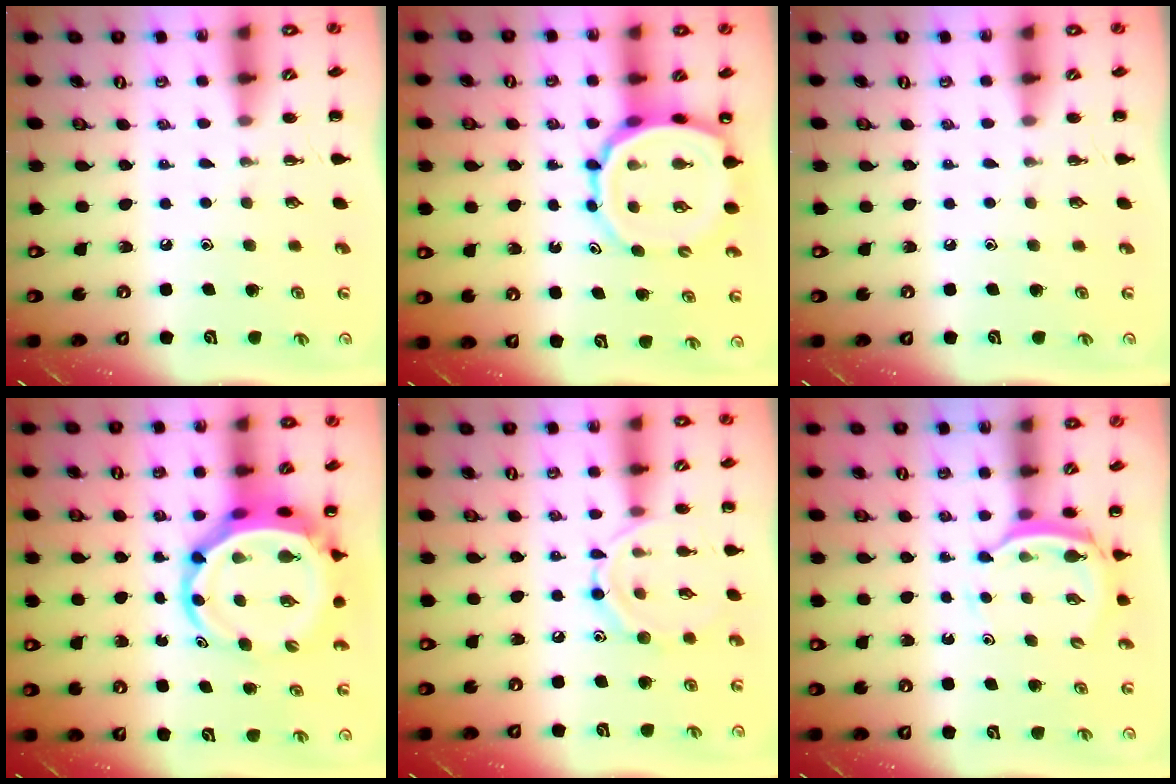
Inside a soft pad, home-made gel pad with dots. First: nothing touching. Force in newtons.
{"total": 11.6, "press": 11.0, "slide": 3.8}
{"total": 0.0}
{"total": 8.3, "press": 8.0, "slide": 2.3}
{"total": 9.5, "press": 9.5, "slide": 0.6}
{"total": 3.9, "press": 3.9, "slide": 0.6}